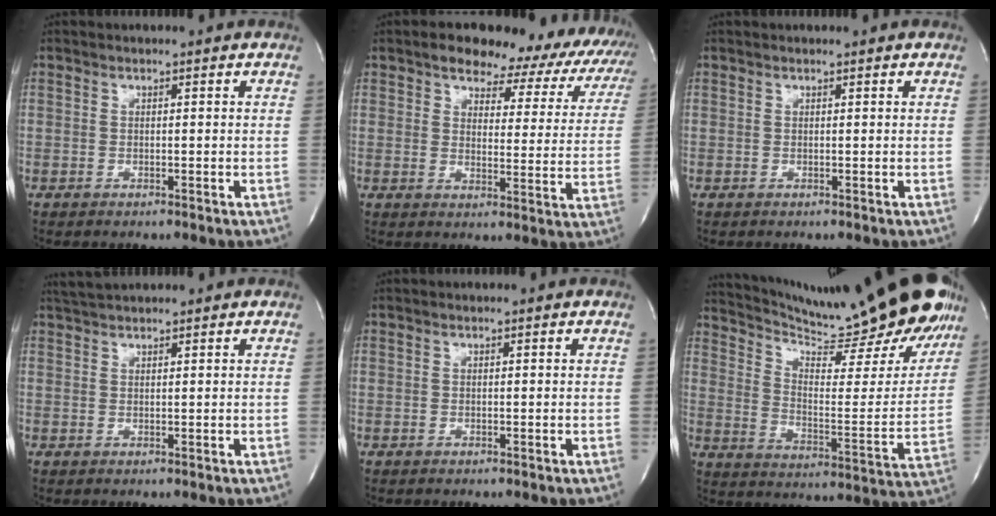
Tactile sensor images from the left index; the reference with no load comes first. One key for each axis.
{"total": 16.6, "fx": 13.5, "fy": 7.4, "fz": 6.4, "tx": -0.052, "ty": -0.004, "tz": 0.130}
{"total": 0.0}
{"total": 3.2, "fx": 3.0, "fy": 0.2, "fz": 1.2, "tx": -0.026, "ty": 0.022, "tz": 0.057}
{"total": 0.0}
{"total": 29.1, "fx": 24.7, "fy": 3.9, "fz": 15.0, "tx": -0.237, "ty": -0.081, "tz": 0.331}